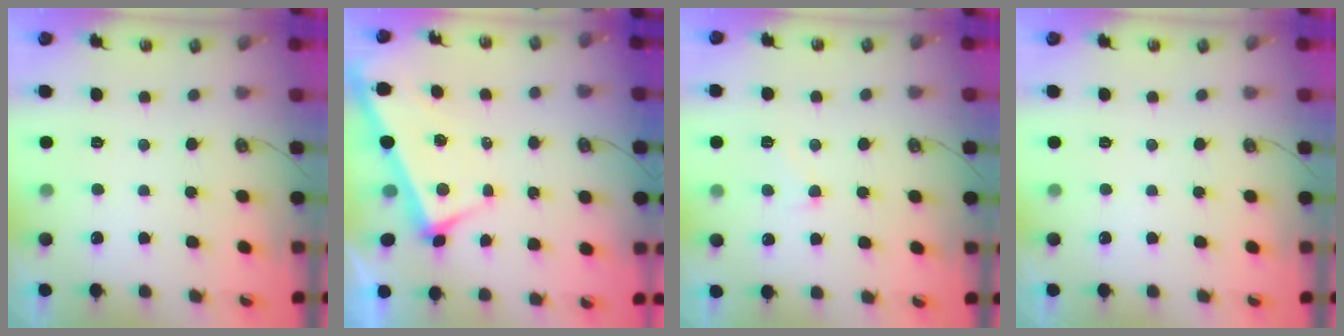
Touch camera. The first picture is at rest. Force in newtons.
{"total": 3.8, "press": 3.8, "slide": 0.2}
{"total": 2.0, "press": 1.9, "slide": 0.6}
{"total": 0.0}